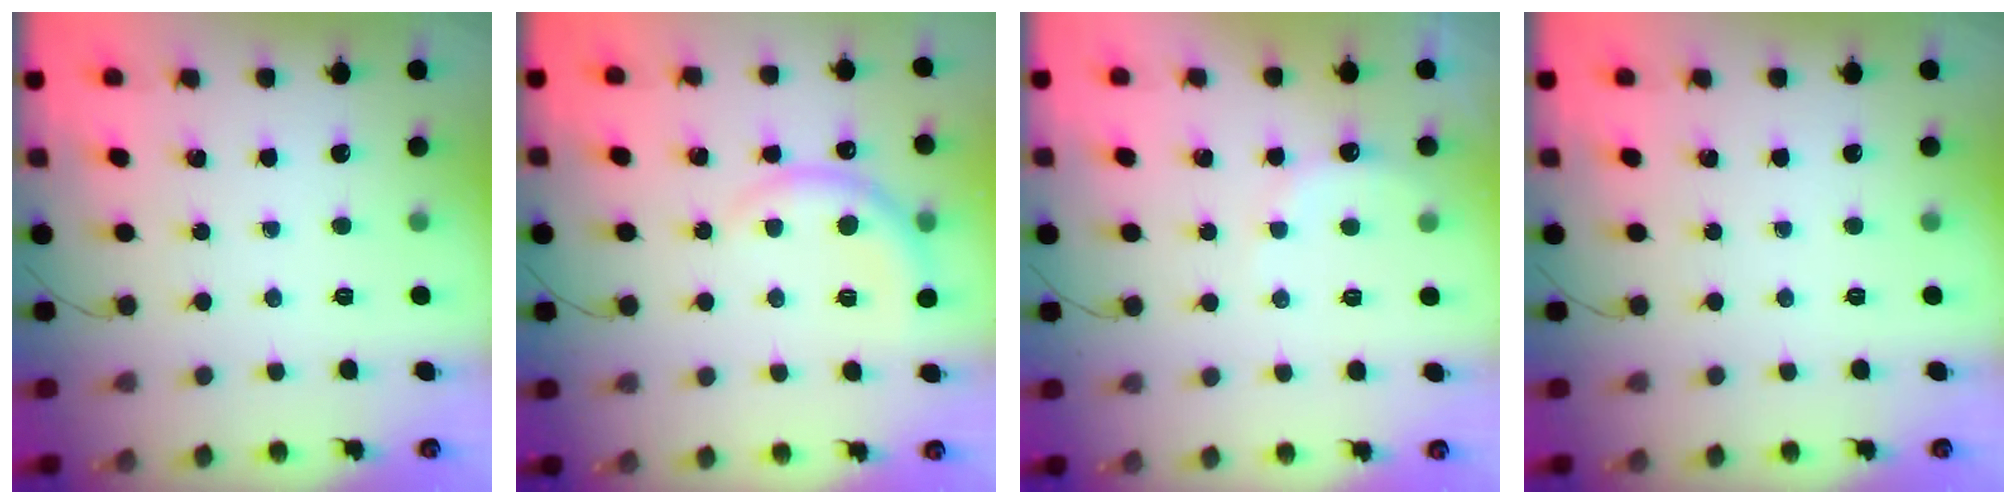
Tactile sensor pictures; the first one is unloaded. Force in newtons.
{"total": 7.2, "press": 7.2, "slide": 0.6}
{"total": 5.6, "press": 5.5, "slide": 1.3}
{"total": 0.0}